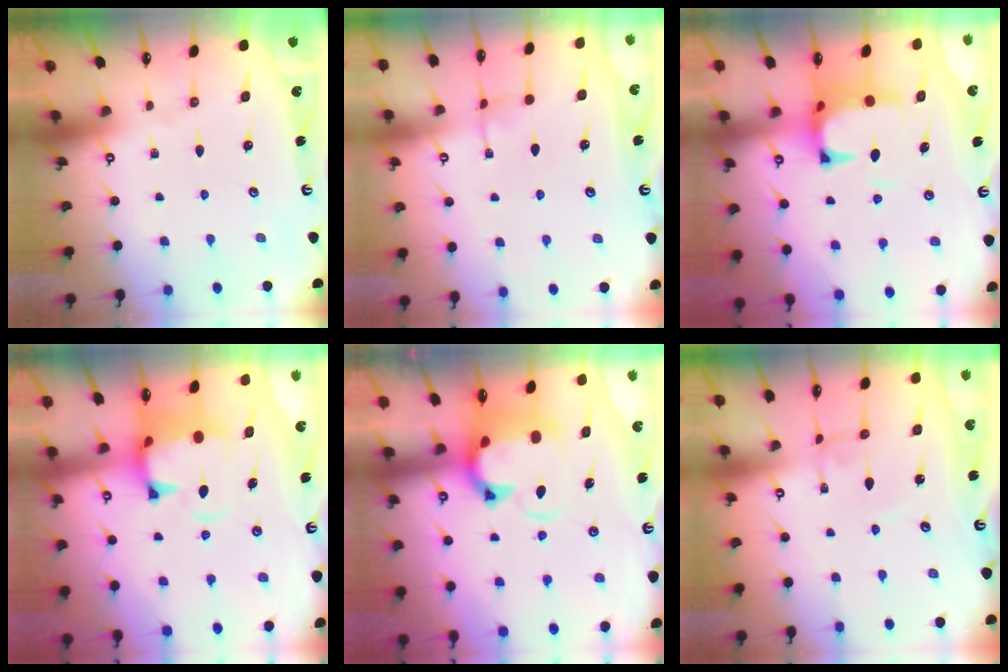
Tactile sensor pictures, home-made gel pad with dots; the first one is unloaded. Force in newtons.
{"total": 2.1, "press": 2.1, "slide": 0.3}
{"total": 2.6, "press": 2.3, "slide": 1.1}
{"total": 2.8, "press": 2.4, "slide": 1.4}
{"total": 4.2, "press": 3.9, "slide": 1.6}
{"total": 0.0}